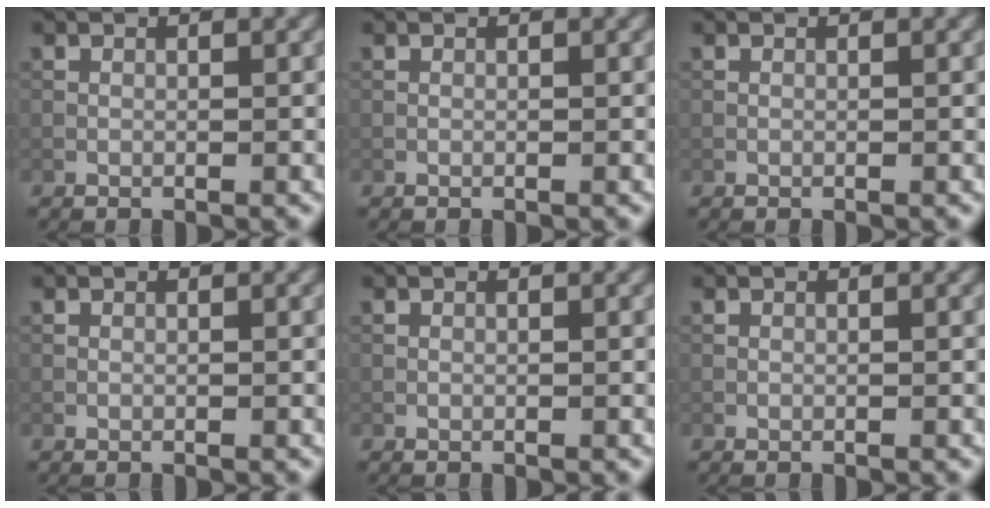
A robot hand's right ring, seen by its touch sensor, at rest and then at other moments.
{"total": 0.0}
{"total": 0.0}
{"total": 0.0}
{"total": 0.0}
{"total": 0.0}